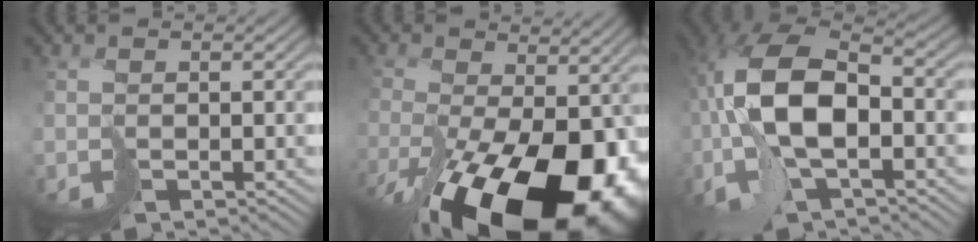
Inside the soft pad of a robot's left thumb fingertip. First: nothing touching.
{"total": 18.5, "force": [-8.1, 9.0, 14.0], "torque": [-0.237, -0.065, -0.087]}
{"total": 11.9, "force": [-0.9, 5.3, 10.6], "torque": [-0.249, 0.011, -0.022]}